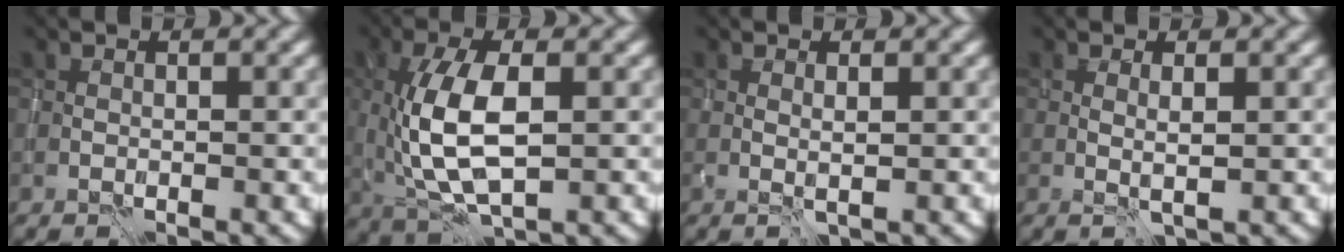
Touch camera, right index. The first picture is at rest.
{"total": 7.8, "force": [0.0, 3.4, 7.0], "torque": [-0.150, -0.001, 0.003]}
{"total": 0.9, "force": [0.2, -0.1, 0.9], "torque": [-0.016, -0.002, 0.003]}
{"total": 1.2, "force": [0.2, -0.1, 1.2], "torque": [-0.023, -0.003, 0.004]}